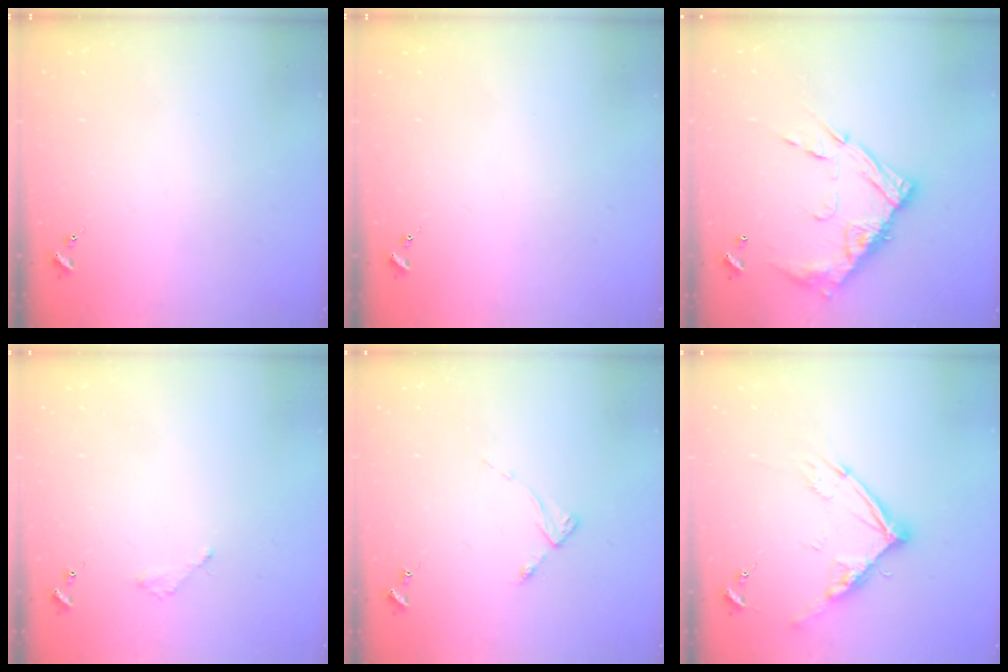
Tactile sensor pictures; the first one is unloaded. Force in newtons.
{"total": 0.0}
{"total": 16.0, "press": 15.9, "slide": 1.4}
{"total": 2.0, "press": 2.0, "slide": 0.3}
{"total": 2.7, "press": 2.7, "slide": 0.3}
{"total": 12.9, "press": 12.8, "slide": 1.3}